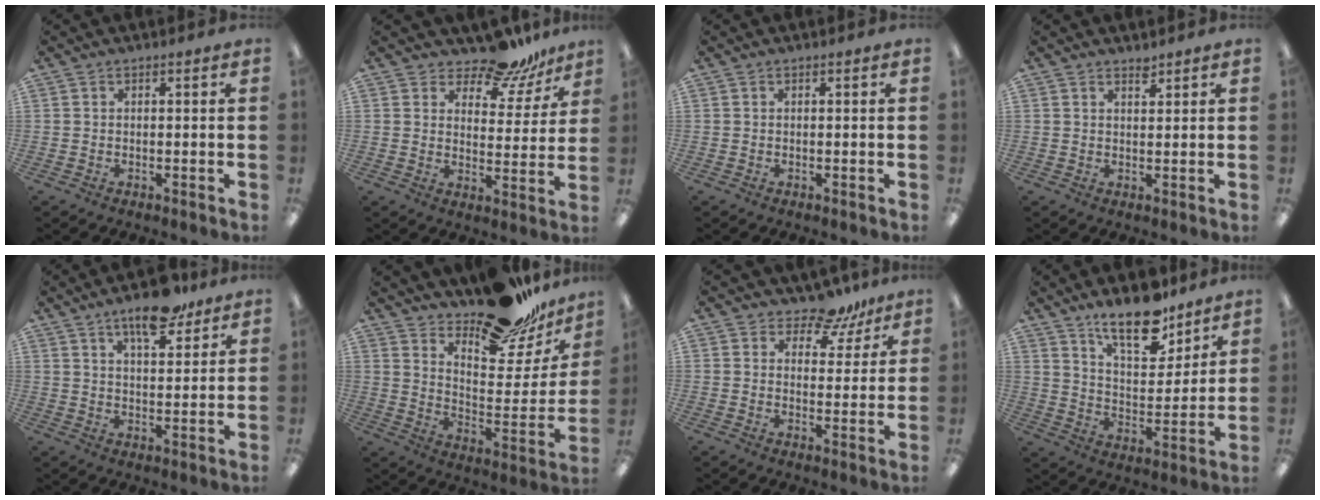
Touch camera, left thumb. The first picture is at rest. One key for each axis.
{"total": 11.4, "fx": 9.8, "fy": 4.2, "fz": 3.9, "tx": -0.067, "ty": -0.069, "tz": 0.181}
{"total": 0.0}
{"total": 1.9, "fx": 1.8, "fy": 0.6, "fz": 0.5, "tx": -0.004, "ty": -0.007, "tz": 0.031}
{"total": 10.7, "fx": 7.7, "fy": 3.6, "fz": 6.4, "tx": -0.094, "ty": -0.039, "tz": 0.131}
{"total": 19.2, "fx": 16.3, "fy": 6.7, "fz": 7.6, "tx": -0.108, "ty": -0.123, "tz": 0.284}
{"total": 7.9, "fx": 6.7, "fy": 3.6, "fz": 2.2, "tx": -0.030, "ty": -0.047, "tz": 0.119}
{"total": 15.4, "fx": 11.9, "fy": 6.0, "fz": 7.7, "tx": -0.120, "ty": -0.072, "tz": 0.207}